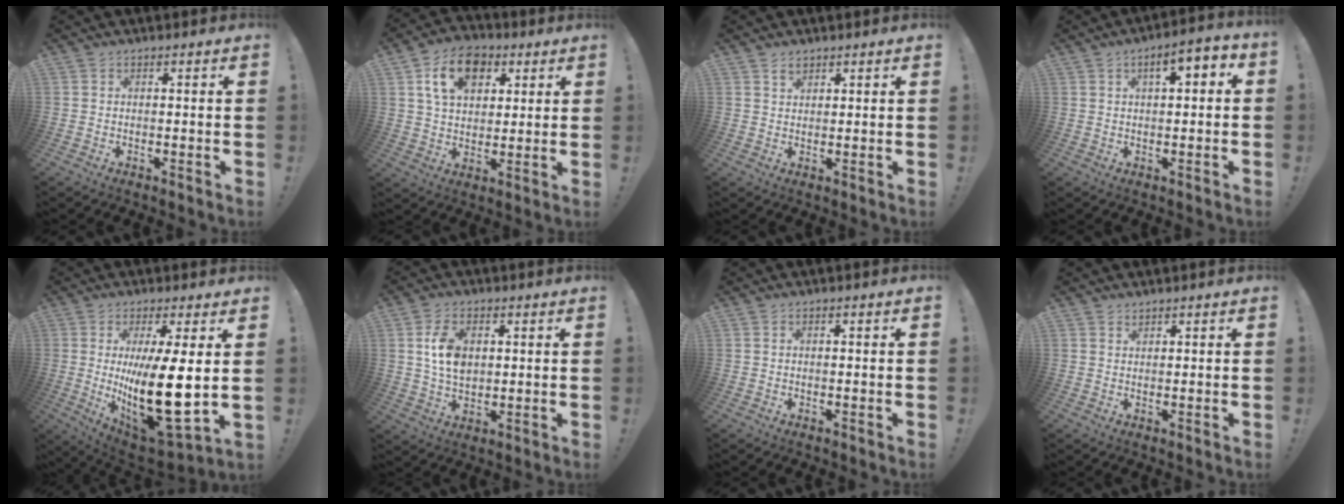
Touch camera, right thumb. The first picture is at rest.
{"total": 13.7, "force": [5.9, 9.6, 7.9], "torque": [-0.118, -0.006, 0.110]}
{"total": 2.4, "force": [1.8, 1.3, 0.8], "torque": [-0.006, -0.008, 0.032]}
{"total": 5.2, "force": [1.0, 2.0, 4.7], "torque": [-0.066, -0.004, 0.011]}
{"total": 20.3, "force": [1.1, 7.4, 18.8], "torque": [-0.318, -0.035, 0.028]}
{"total": 8.9, "force": [1.8, 6.1, 6.2], "torque": [-0.109, 0.001, 0.033]}
{"total": 0.7, "force": [-0.4, -0.2, 0.6], "torque": [-0.018, 0.004, -0.005]}
{"total": 1.2, "force": [1.1, 0.4, 0.1], "torque": [0.002, -0.007, 0.021]}